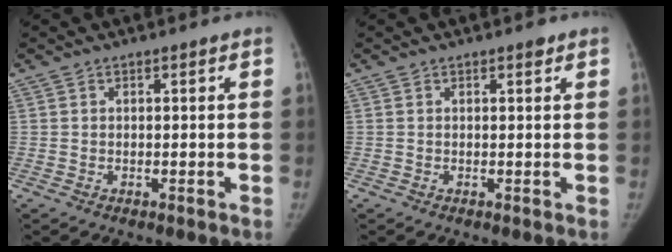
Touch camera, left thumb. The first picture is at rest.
{"total": 0.9, "force": [0.6, 0.4, 0.5], "torque": [-0.004, -0.002, 0.006]}